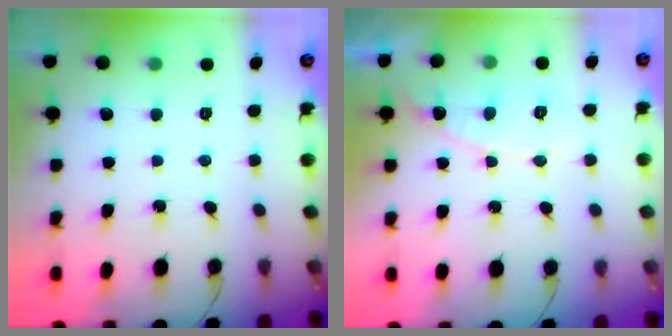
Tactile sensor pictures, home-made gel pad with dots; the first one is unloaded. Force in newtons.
{"total": 8.9, "press": 8.9, "slide": 0.7}